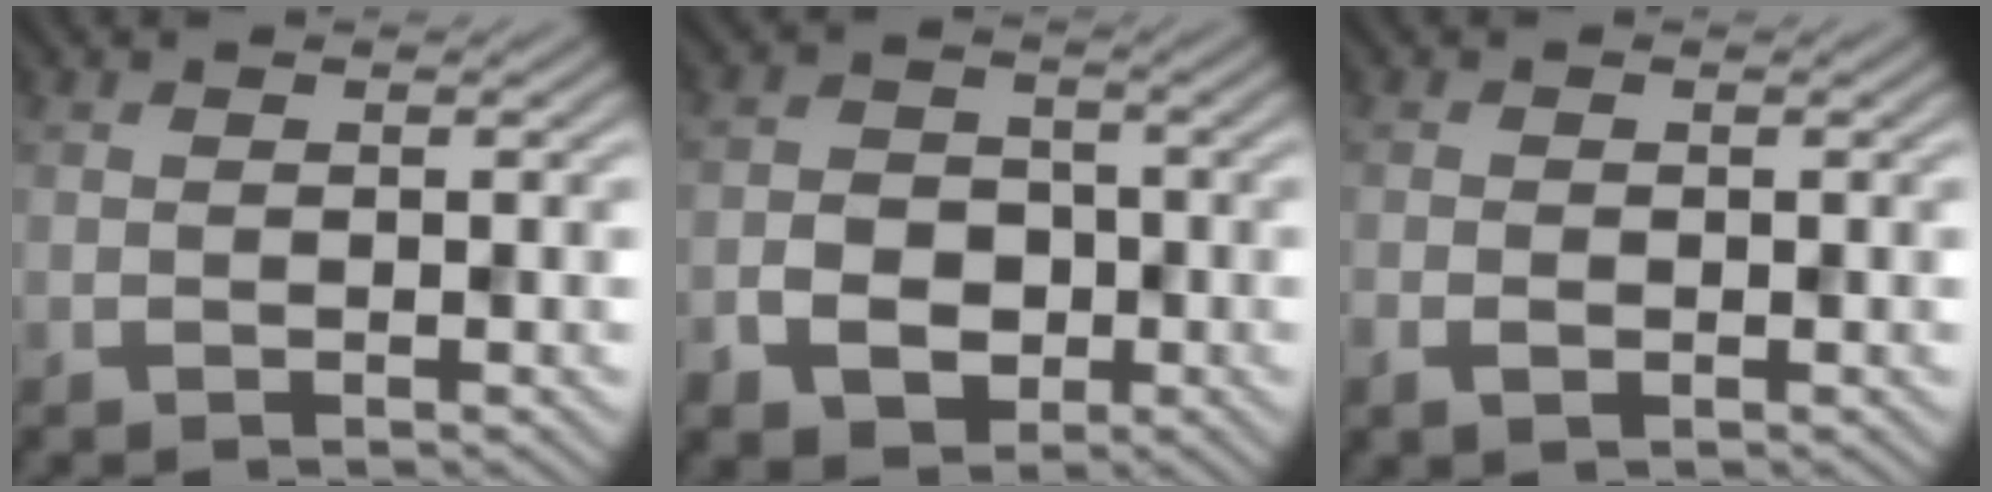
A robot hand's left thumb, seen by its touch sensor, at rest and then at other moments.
{"total": 5.8, "force": [-2.5, 4.5, 2.7], "torque": [-0.037, -0.009, -0.053]}
{"total": 1.4, "force": [-0.5, 0.9, 1.0], "torque": [-0.023, -0.005, -0.010]}